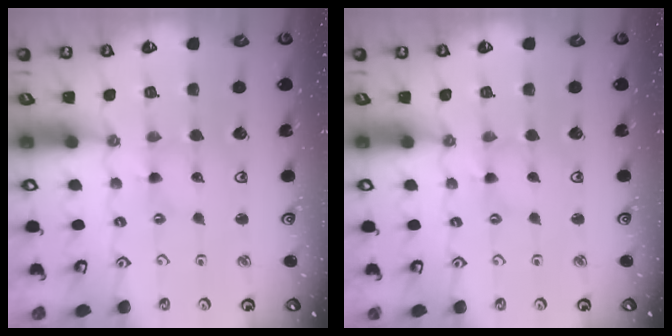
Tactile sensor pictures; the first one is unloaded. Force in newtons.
{"total": 0.0}